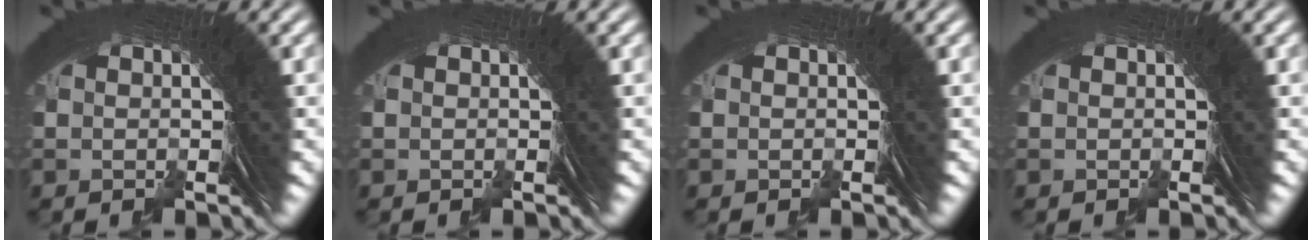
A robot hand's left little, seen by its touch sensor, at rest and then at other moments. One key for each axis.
{"total": 0.0}
{"total": 0.0}
{"total": 0.0}